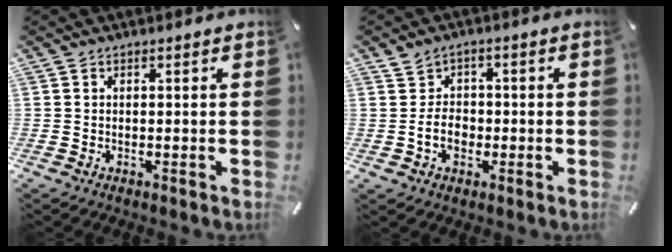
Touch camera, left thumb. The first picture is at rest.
{"total": 5.5, "force": [-0.8, 4.6, 3.0], "torque": [-0.048, 0.004, -0.016]}